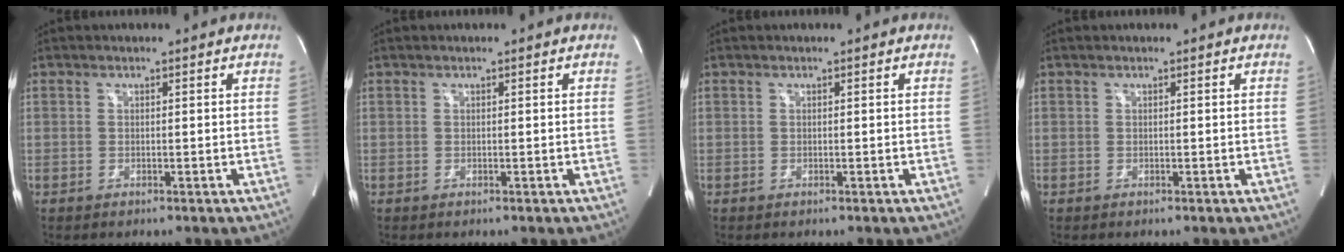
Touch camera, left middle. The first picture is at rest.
{"total": 0.0}
{"total": 0.0}
{"total": 0.0}